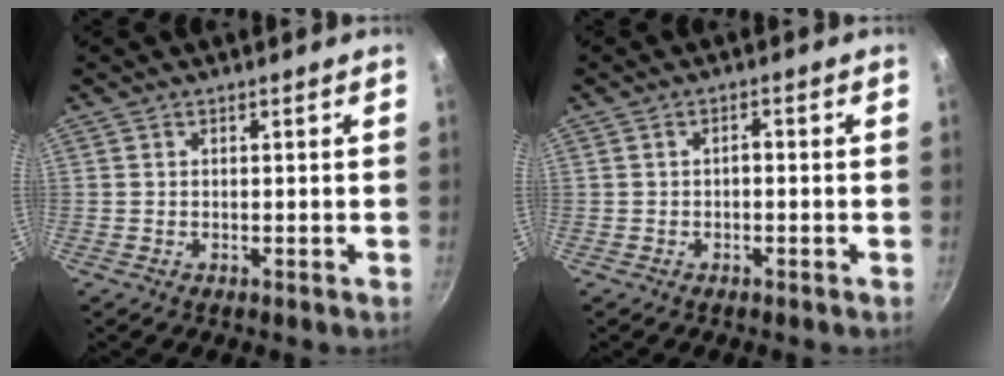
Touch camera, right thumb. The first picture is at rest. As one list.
[{"total": 1.4, "force": [-0.5, 0.7, 1.1], "torque": [-0.014, 0.013, -0.006]}]